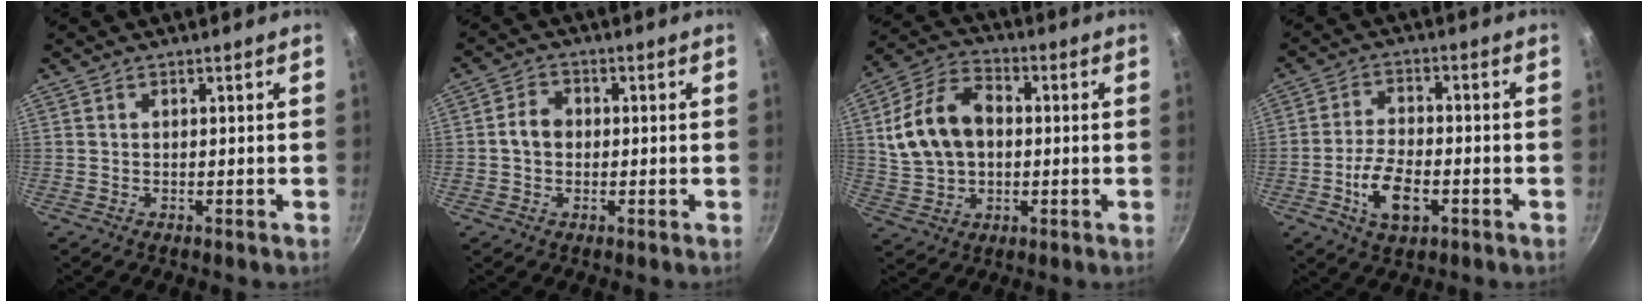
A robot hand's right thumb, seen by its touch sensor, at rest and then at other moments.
{"total": 4.1, "force": [-0.2, 3.4, 2.3], "torque": [-0.024, 0.015, -0.009]}
{"total": 14.8, "force": [1.5, 10.3, 10.5], "torque": [-0.179, 0.021, 0.022]}
{"total": 8.8, "force": [-3.2, 4.5, 6.9], "torque": [-0.124, 0.018, -0.059]}